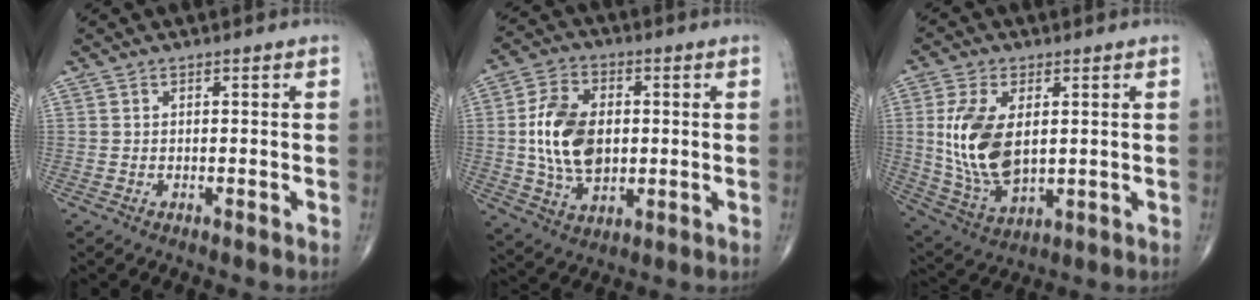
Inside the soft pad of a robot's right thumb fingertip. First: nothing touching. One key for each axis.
{"total": 13.6, "fx": 0.5, "fy": 8.8, "fz": 10.4, "tx": -0.176, "ty": 0.002, "tz": 0.012}
{"total": 14.0, "fx": 1.7, "fy": 7.8, "fz": 11.5, "tx": -0.226, "ty": -0.014, "tz": 0.044}